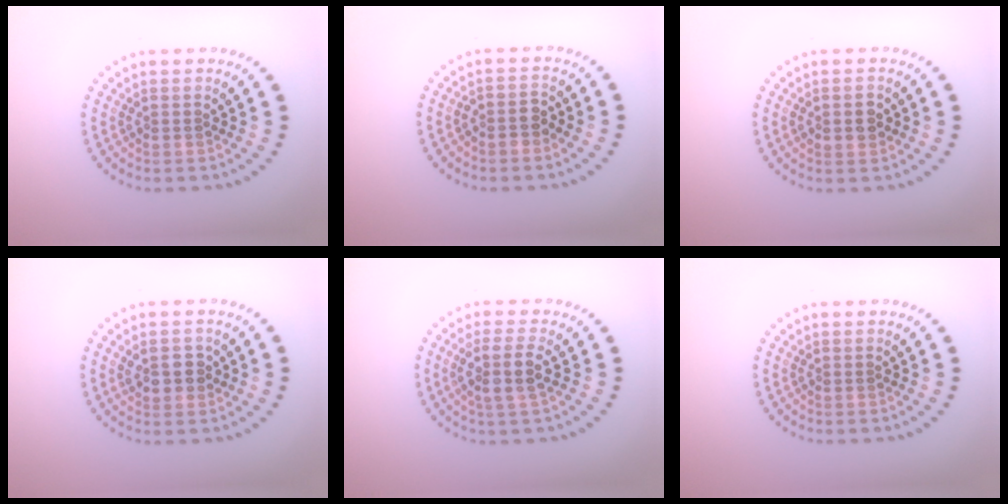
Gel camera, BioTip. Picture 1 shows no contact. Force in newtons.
{"total": 1.7, "press": 1.5, "slide": 0.7}
{"total": 2.5, "press": 2.5, "slide": 0.1}
{"total": 2.6, "press": 2.5, "slide": 0.5}
{"total": 3.0, "press": 2.6, "slide": 1.4}
{"total": 0.0}